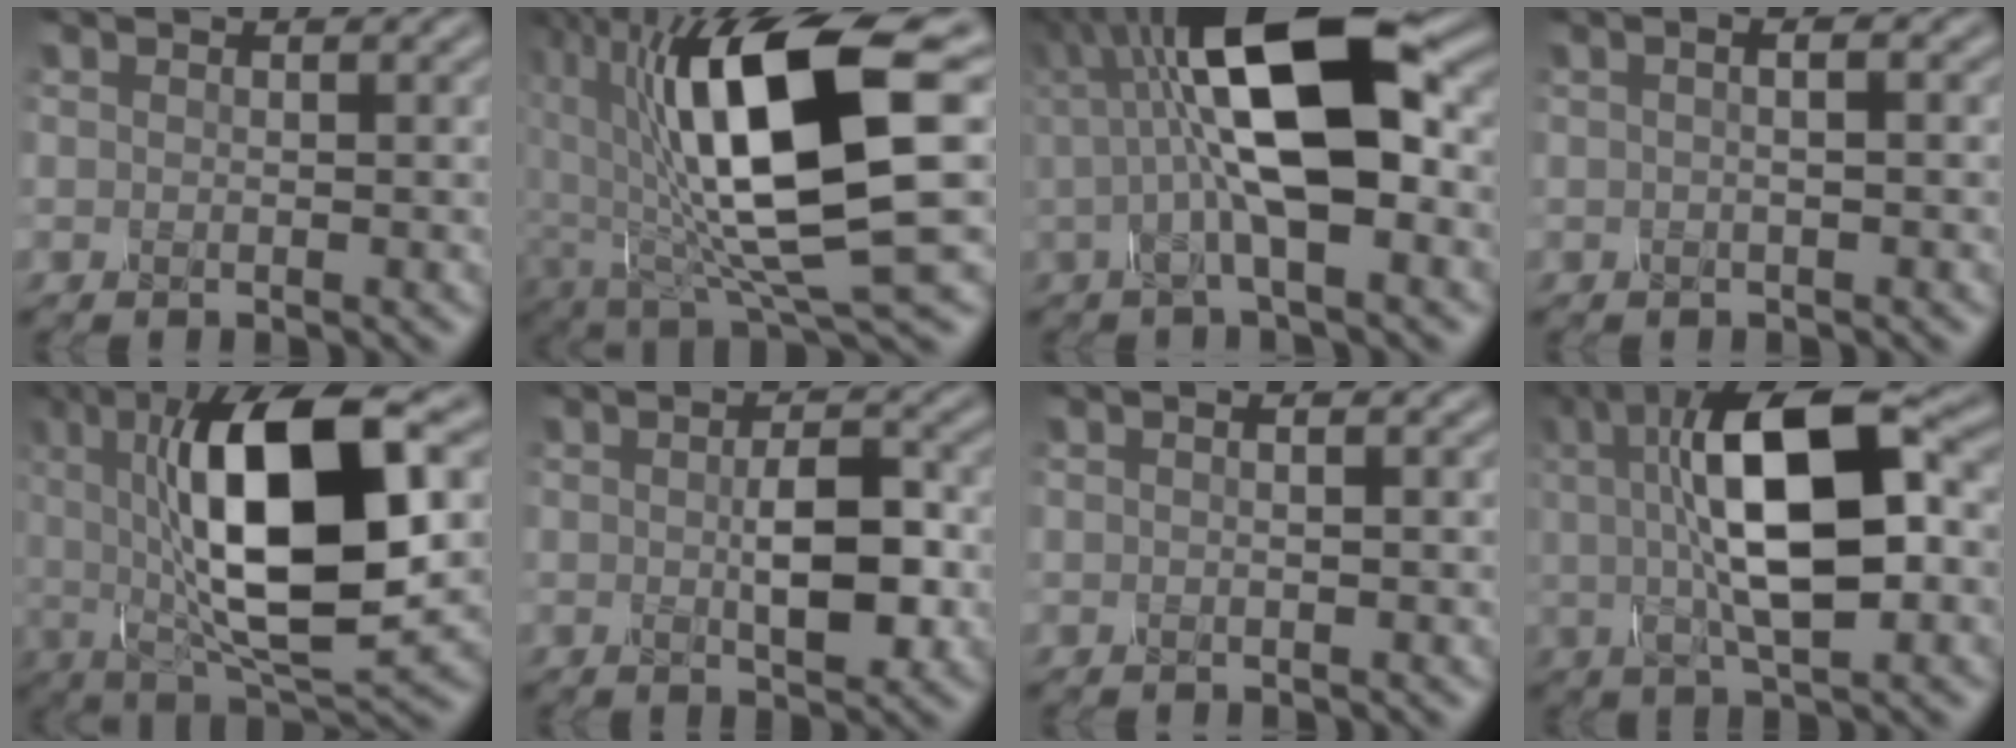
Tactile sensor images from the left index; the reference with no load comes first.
{"total": 14.9, "force": [1.7, 4.7, 14.0], "torque": [-0.251, -0.014, 0.033]}
{"total": 11.8, "force": [1.6, 3.8, 11.0], "torque": [-0.190, 0.020, 0.017]}
{"total": 3.0, "force": [0.8, 1.3, 2.5], "torque": [-0.010, 0.010, -0.016]}
{"total": 14.5, "force": [2.0, 5.0, 13.4], "torque": [-0.214, 0.006, 0.029]}
{"total": 4.6, "force": [-0.2, 2.0, 4.2], "torque": [-0.074, -0.001, -0.001]}
{"total": 1.2, "force": [0.3, 0.4, 1.1], "torque": [-0.008, -0.010, -0.002]}
{"total": 11.7, "force": [1.7, 3.9, 10.9], "torque": [-0.178, 0.017, 0.023]}